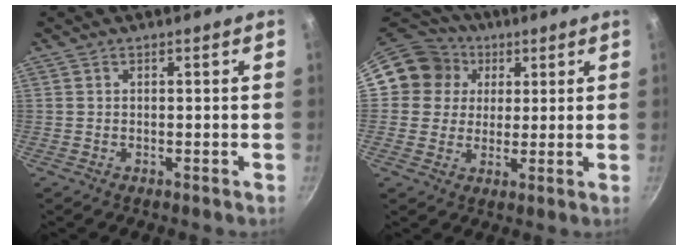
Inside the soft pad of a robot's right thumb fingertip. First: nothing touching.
{"total": 11.2, "force": [3.3, 10.4, 2.5], "torque": [-0.013, 0.015, 0.042]}